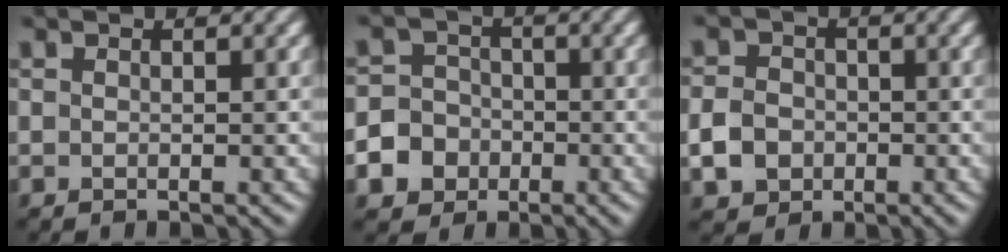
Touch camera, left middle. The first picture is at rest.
{"total": 7.3, "force": [-3.7, 6.2, 1.1], "torque": [-0.024, -0.016, -0.085]}
{"total": 3.5, "force": [-1.4, 2.9, 1.5], "torque": [-0.032, 0.003, -0.034]}